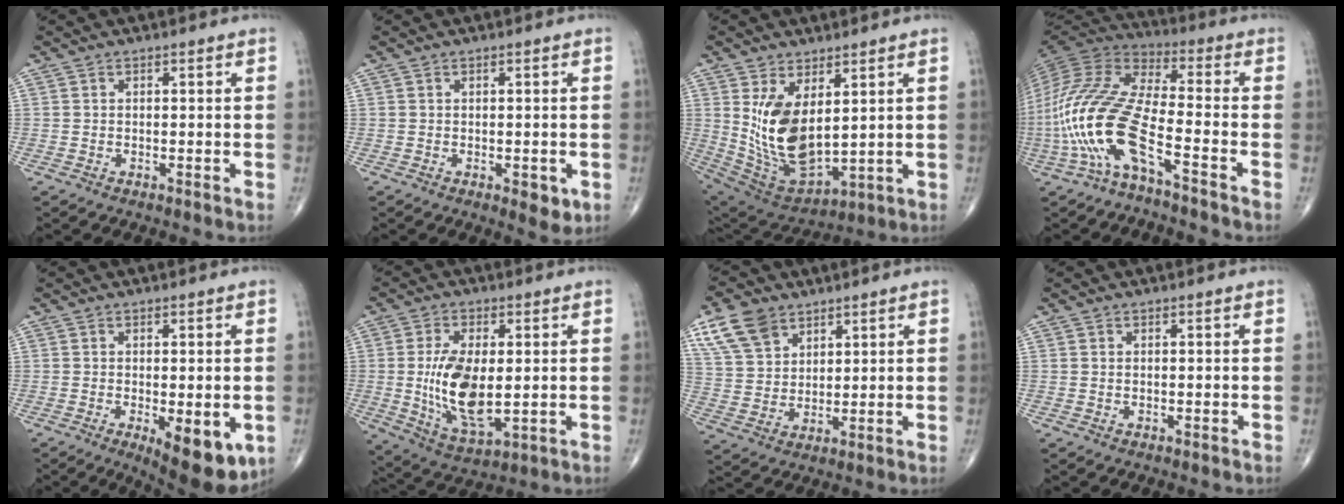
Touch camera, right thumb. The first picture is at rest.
{"total": 3.4, "force": [-0.9, 1.6, 2.9], "torque": [-0.026, -0.007, -0.006]}
{"total": 14.6, "force": [3.3, 7.5, 12.1], "torque": [-0.213, -0.028, 0.091]}
{"total": 18.1, "force": [-7.4, 5.2, 15.6], "torque": [-0.360, 0.053, -0.145]}
{"total": 10.7, "force": [-3.5, 4.1, 9.2], "torque": [-0.113, -0.019, -0.041]}
{"total": 13.8, "force": [0.2, 6.9, 11.9], "torque": [-0.216, -0.020, 0.017]}
{"total": 10.0, "force": [6.0, 6.5, 4.8], "torque": [-0.080, -0.016, 0.123]}
{"total": 0.0}